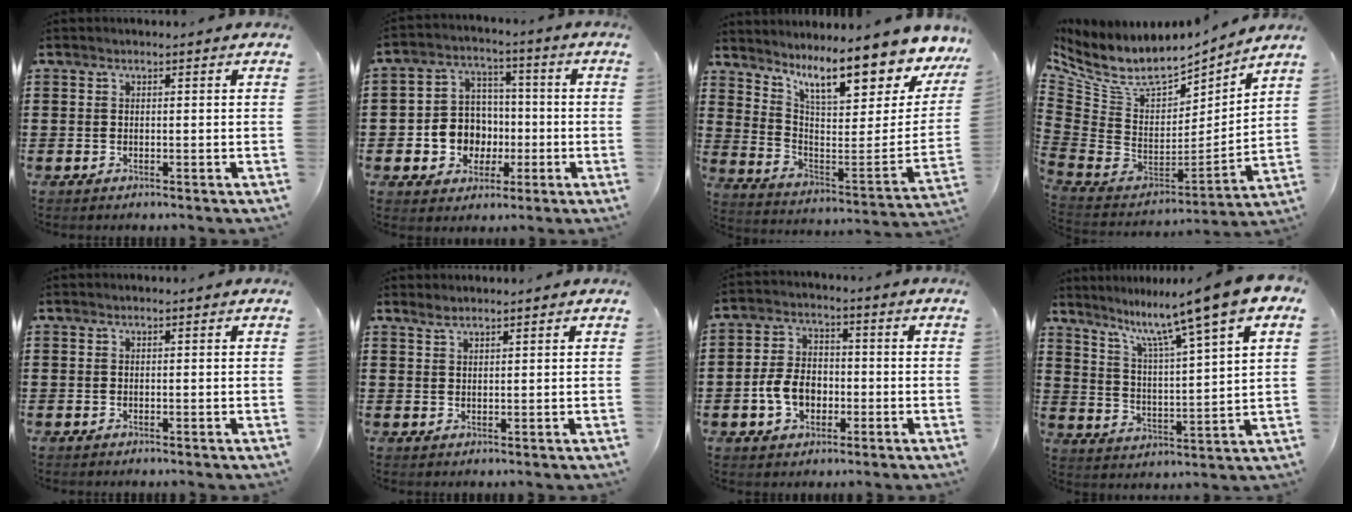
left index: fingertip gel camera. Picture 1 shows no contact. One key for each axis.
{"total": 7.6, "fx": -1.3, "fy": 7.1, "fz": 2.4, "tx": -0.073, "ty": 0.018, "tz": -0.016}
{"total": 12.1, "fx": 9.3, "fy": 2.5, "fz": 7.4, "tx": -0.135, "ty": -0.073, "tz": 0.154}
{"total": 8.1, "fx": 5.8, "fy": 3.4, "fz": 4.5, "tx": -0.117, "ty": -0.048, "tz": 0.103}
{"total": 0.0}
{"total": 1.6, "fx": 1.5, "fy": 0.3, "fz": 0.6, "tx": -0.013, "ty": 0.001, "tz": 0.029}
{"total": 6.6, "fx": -1.9, "fy": 4.7, "fz": 4.3, "tx": -0.092, "ty": 0.003, "tz": -0.041}
{"total": 9.0, "fx": 7.2, "fy": -0.7, "fz": 5.5, "tx": -0.126, "ty": -0.049, "tz": 0.107}